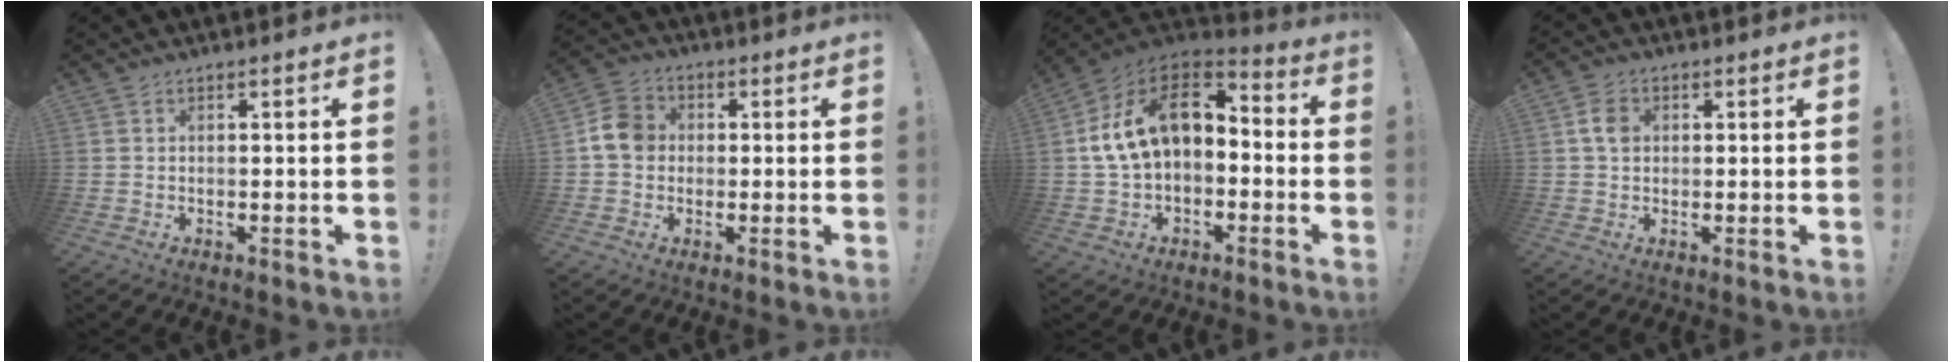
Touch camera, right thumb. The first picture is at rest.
{"total": 8.6, "force": [0.6, 7.3, 4.4], "torque": [-0.065, 0.016, 0.015]}
{"total": 17.4, "force": [3.6, 11.4, 12.7], "torque": [-0.217, 0.011, 0.072]}
{"total": 5.4, "force": [0.9, 4.1, 3.3], "torque": [-0.042, 0.004, 0.017]}